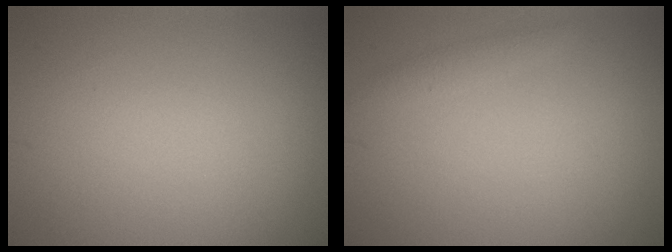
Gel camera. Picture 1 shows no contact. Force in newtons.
{"total": 0.8, "press": 0.8, "slide": 0.2}